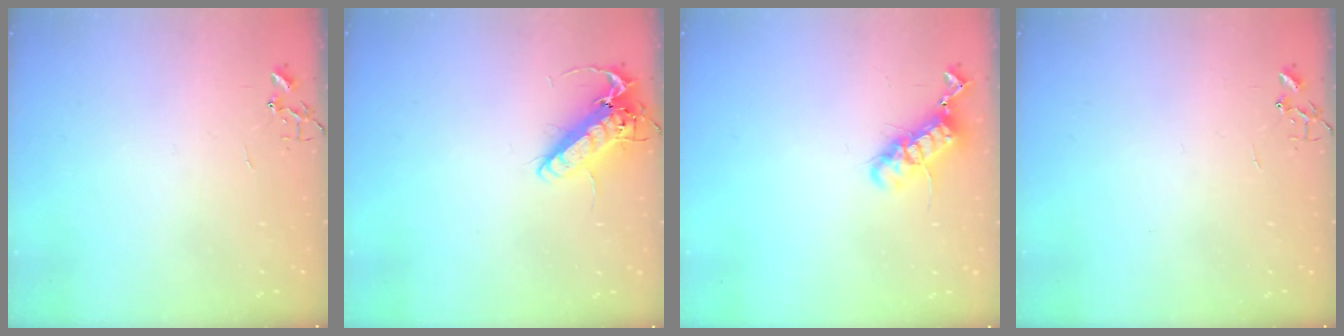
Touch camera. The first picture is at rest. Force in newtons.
{"total": 13.5, "press": 13.2, "slide": 2.7}
{"total": 12.5, "press": 12.5, "slide": 0.9}
{"total": 0.0}